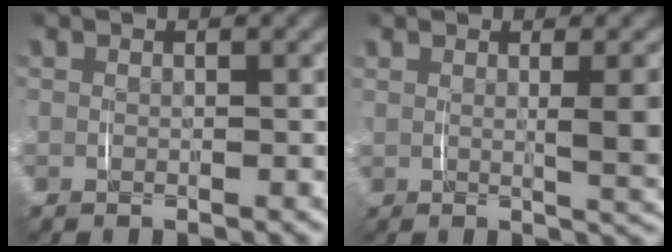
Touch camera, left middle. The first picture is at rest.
{"total": 4.1, "force": [0.9, 1.2, 3.8], "torque": [-0.046, -0.001, 0.016]}